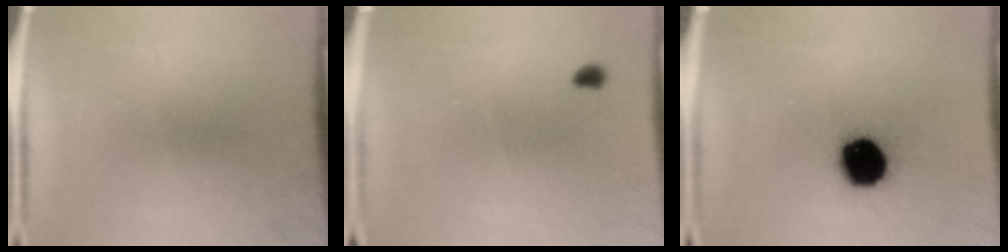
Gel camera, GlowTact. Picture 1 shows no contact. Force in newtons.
{"total": 0.9}
{"total": 15.9}